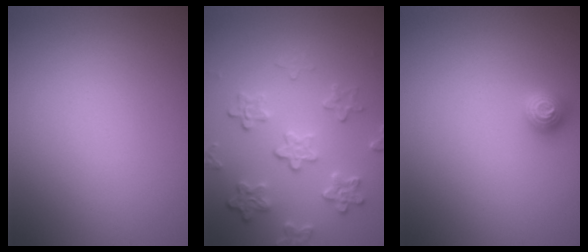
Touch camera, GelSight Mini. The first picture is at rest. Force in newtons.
{"total": 4.4, "press": 3.3, "slide": 3.0}
{"total": 1.1, "press": 1.1, "slide": 0.2}